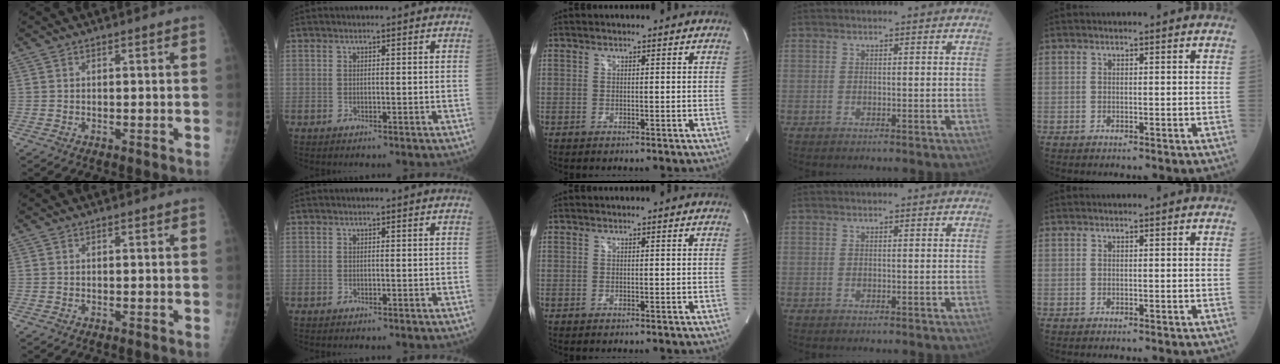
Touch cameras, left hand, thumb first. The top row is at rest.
{}